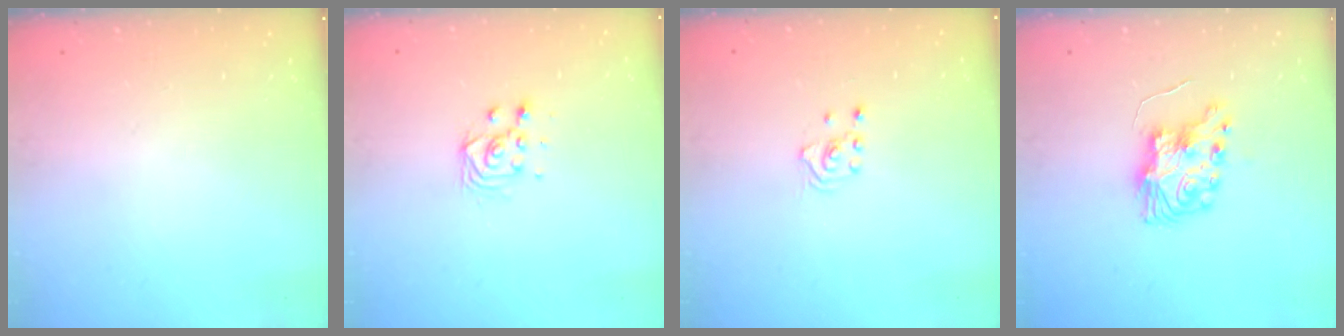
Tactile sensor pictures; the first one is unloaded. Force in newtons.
{"total": 5.0, "press": 5.0, "slide": 0.3}
{"total": 2.0, "press": 2.0, "slide": 0.3}
{"total": 9.1, "press": 9.1, "slide": 0.3}